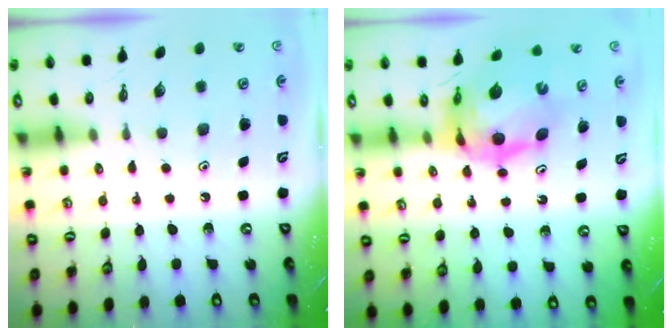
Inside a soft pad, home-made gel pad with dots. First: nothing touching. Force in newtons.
{"total": 9.9, "press": 9.8, "slide": 1.2}